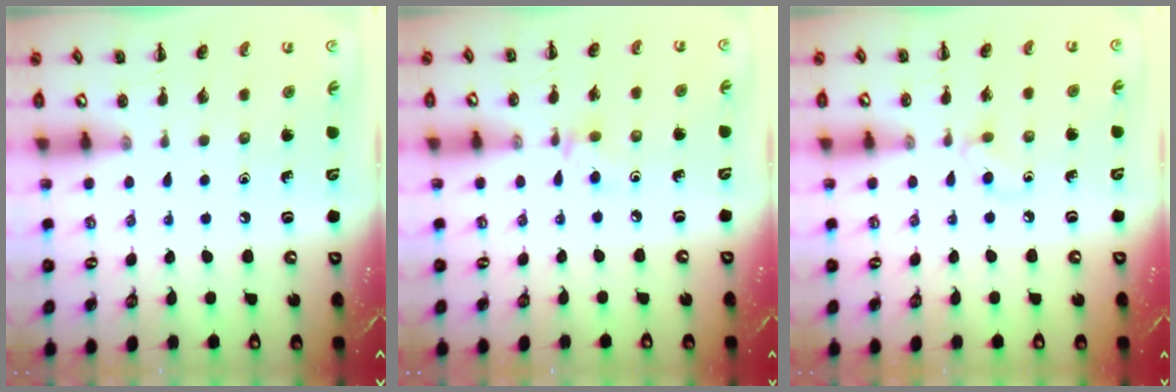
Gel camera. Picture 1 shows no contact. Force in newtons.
{"total": 4.3, "press": 4.0, "slide": 1.6}
{"total": 4.2, "press": 4.1, "slide": 1.1}